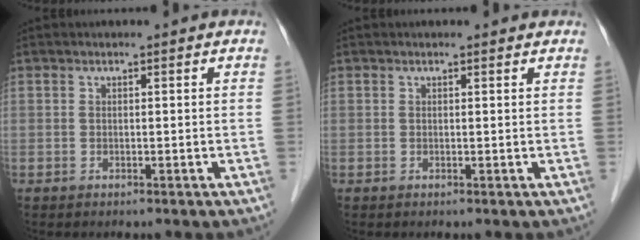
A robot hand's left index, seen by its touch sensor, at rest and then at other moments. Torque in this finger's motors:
{"motor_torque": [0.41, -0.48, 0.13, 0.01]}